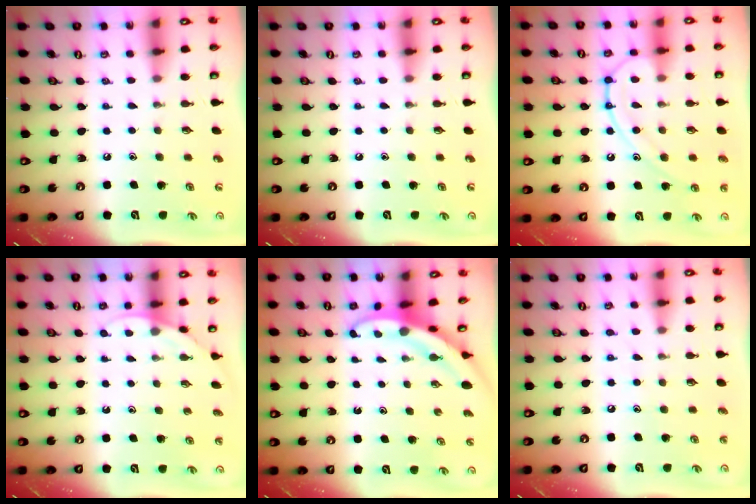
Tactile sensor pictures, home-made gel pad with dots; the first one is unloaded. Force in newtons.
{"total": 0.0}
{"total": 13.9, "press": 13.8, "slide": 1.3}
{"total": 3.9, "press": 3.9, "slide": 0.3}
{"total": 3.3, "press": 3.3, "slide": 0.3}
{"total": 5.3, "press": 5.2, "slide": 0.6}